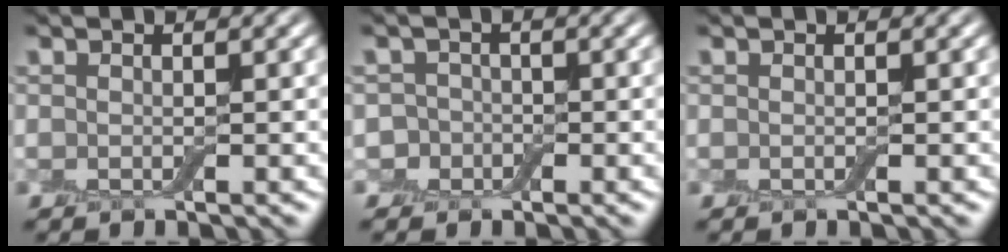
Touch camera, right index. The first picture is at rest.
{"total": 2.4, "force": [-0.8, 2.2, 0.5], "torque": [0.013, 0.005, -0.026]}
{"total": 0.0}